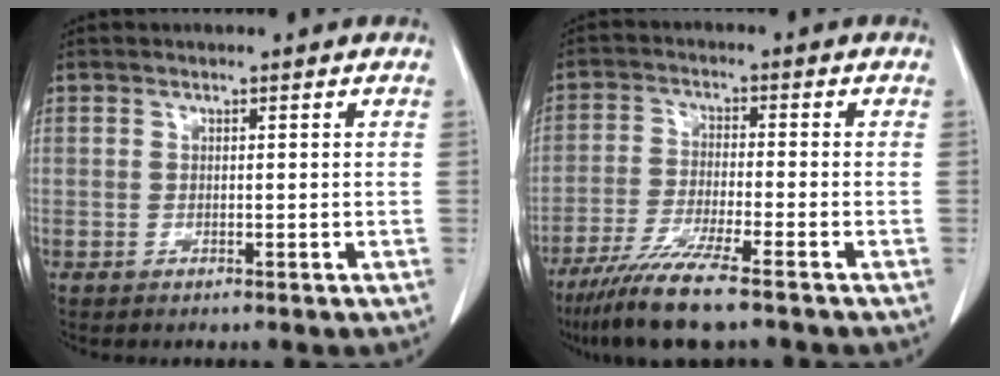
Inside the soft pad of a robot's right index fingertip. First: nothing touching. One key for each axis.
{"total": 9.6, "fx": -7.3, "fy": -0.1, "fz": 6.2, "tx": -0.112, "ty": -0.029, "tz": -0.128}